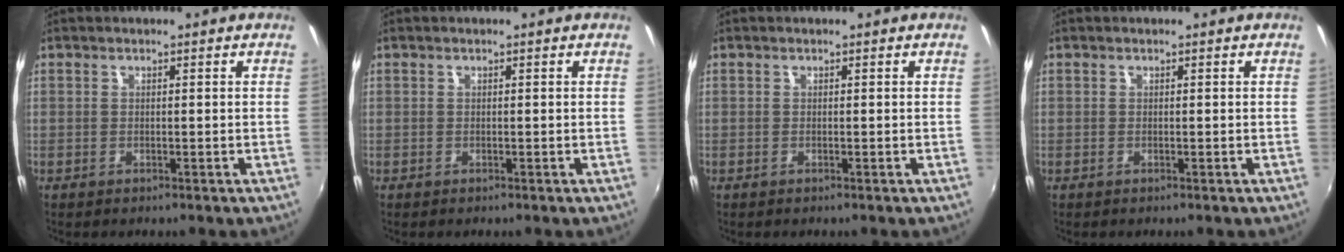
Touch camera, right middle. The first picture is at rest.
{"total": 0.0}
{"total": 0.0}
{"total": 0.0}